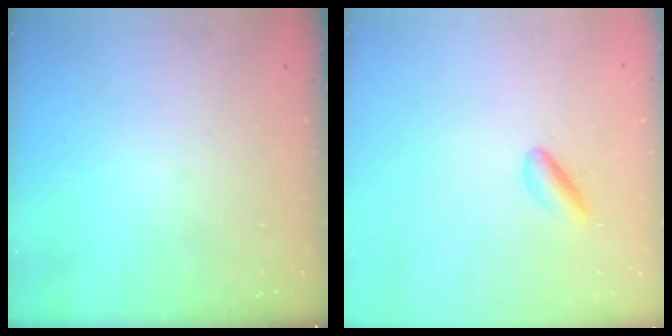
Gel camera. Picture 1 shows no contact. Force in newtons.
{"total": 2.5, "press": 2.5, "slide": 0.2}